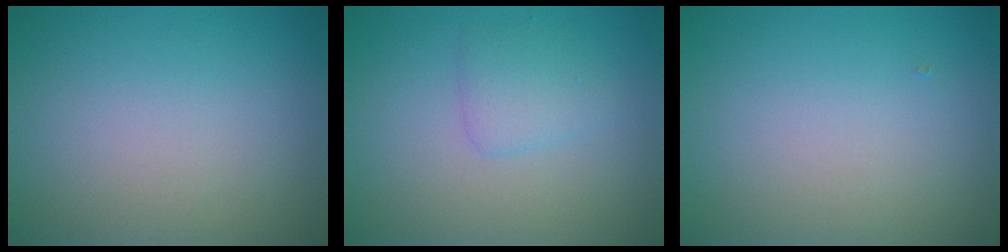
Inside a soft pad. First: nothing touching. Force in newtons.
{"total": 1.9, "press": 1.9, "slide": 0.1}
{"total": 0.0}